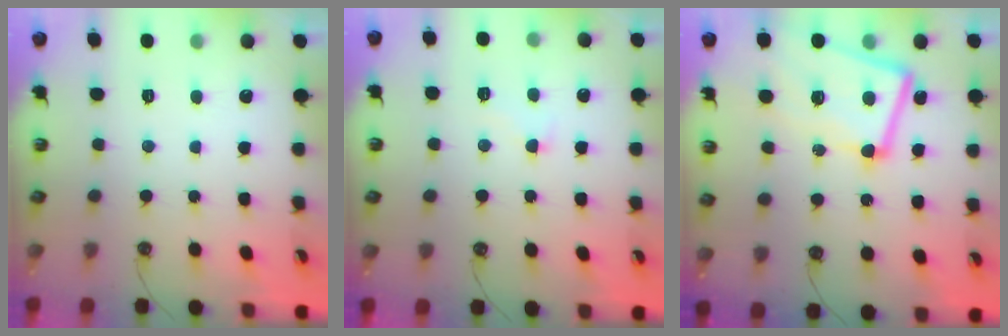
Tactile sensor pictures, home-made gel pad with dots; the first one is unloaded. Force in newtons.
{"total": 3.3, "press": 3.2, "slide": 0.6}
{"total": 10.6, "press": 10.4, "slide": 1.9}